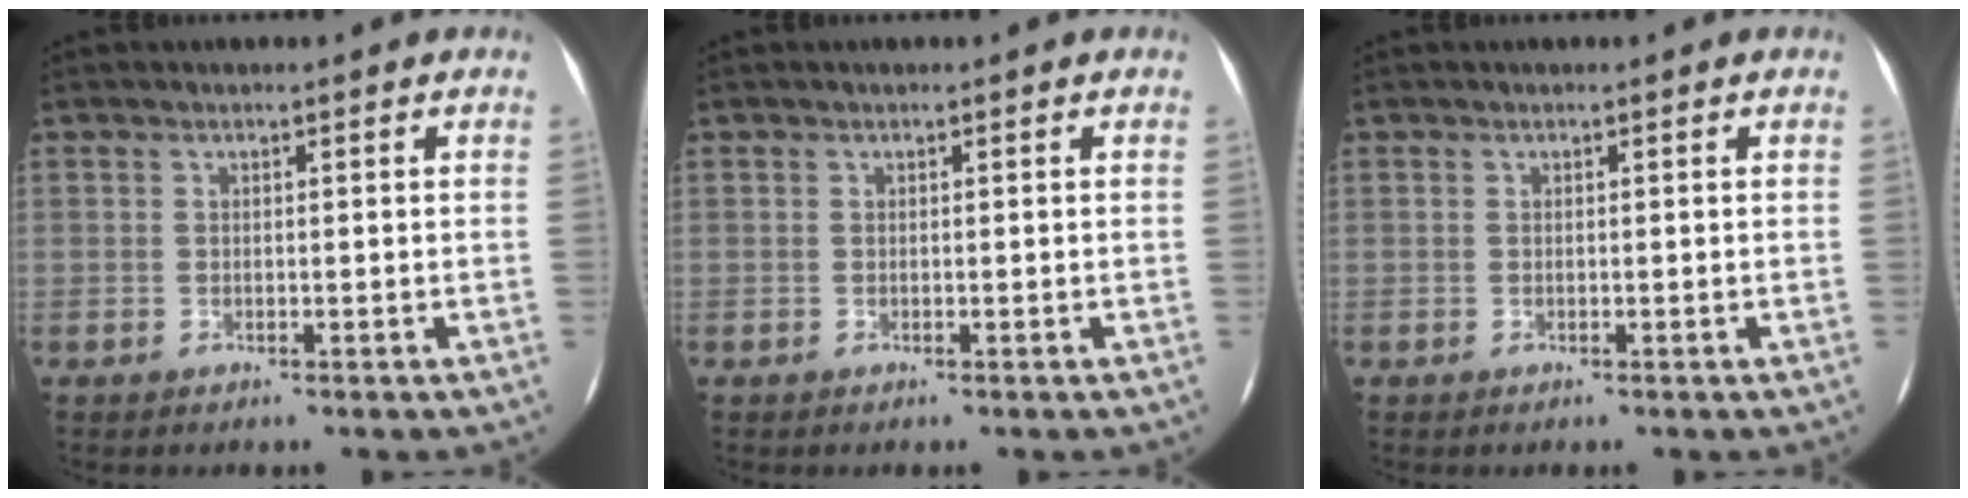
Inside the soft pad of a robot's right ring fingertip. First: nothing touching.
{"total": 0.0}
{"total": 0.0}